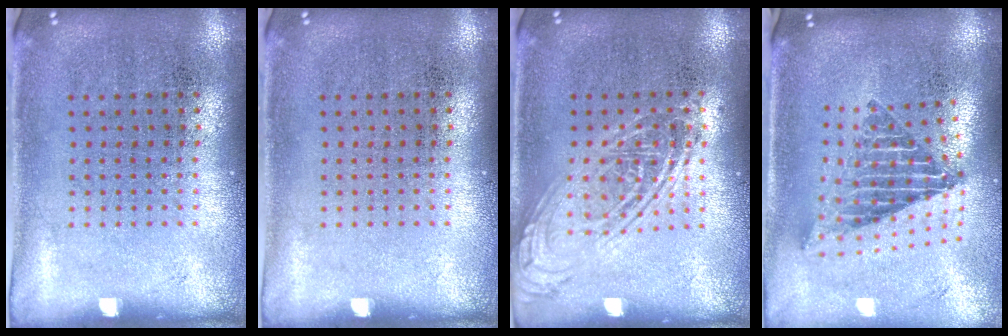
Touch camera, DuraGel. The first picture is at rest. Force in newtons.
{"total": 0.0}
{"total": 2.4, "press": 2.4, "slide": 0.2}
{"total": 2.3, "press": 1.6, "slide": 1.7}